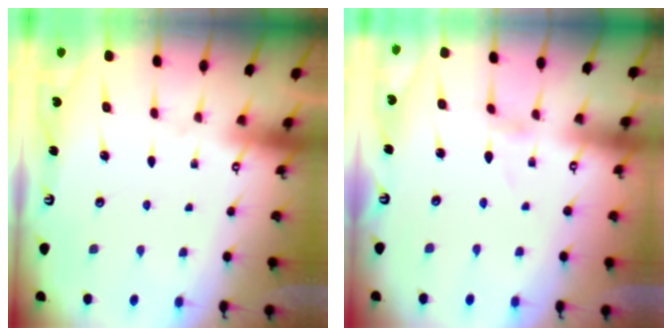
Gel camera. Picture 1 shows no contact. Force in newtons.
{"total": 1.4, "press": 1.4, "slide": 0.1}